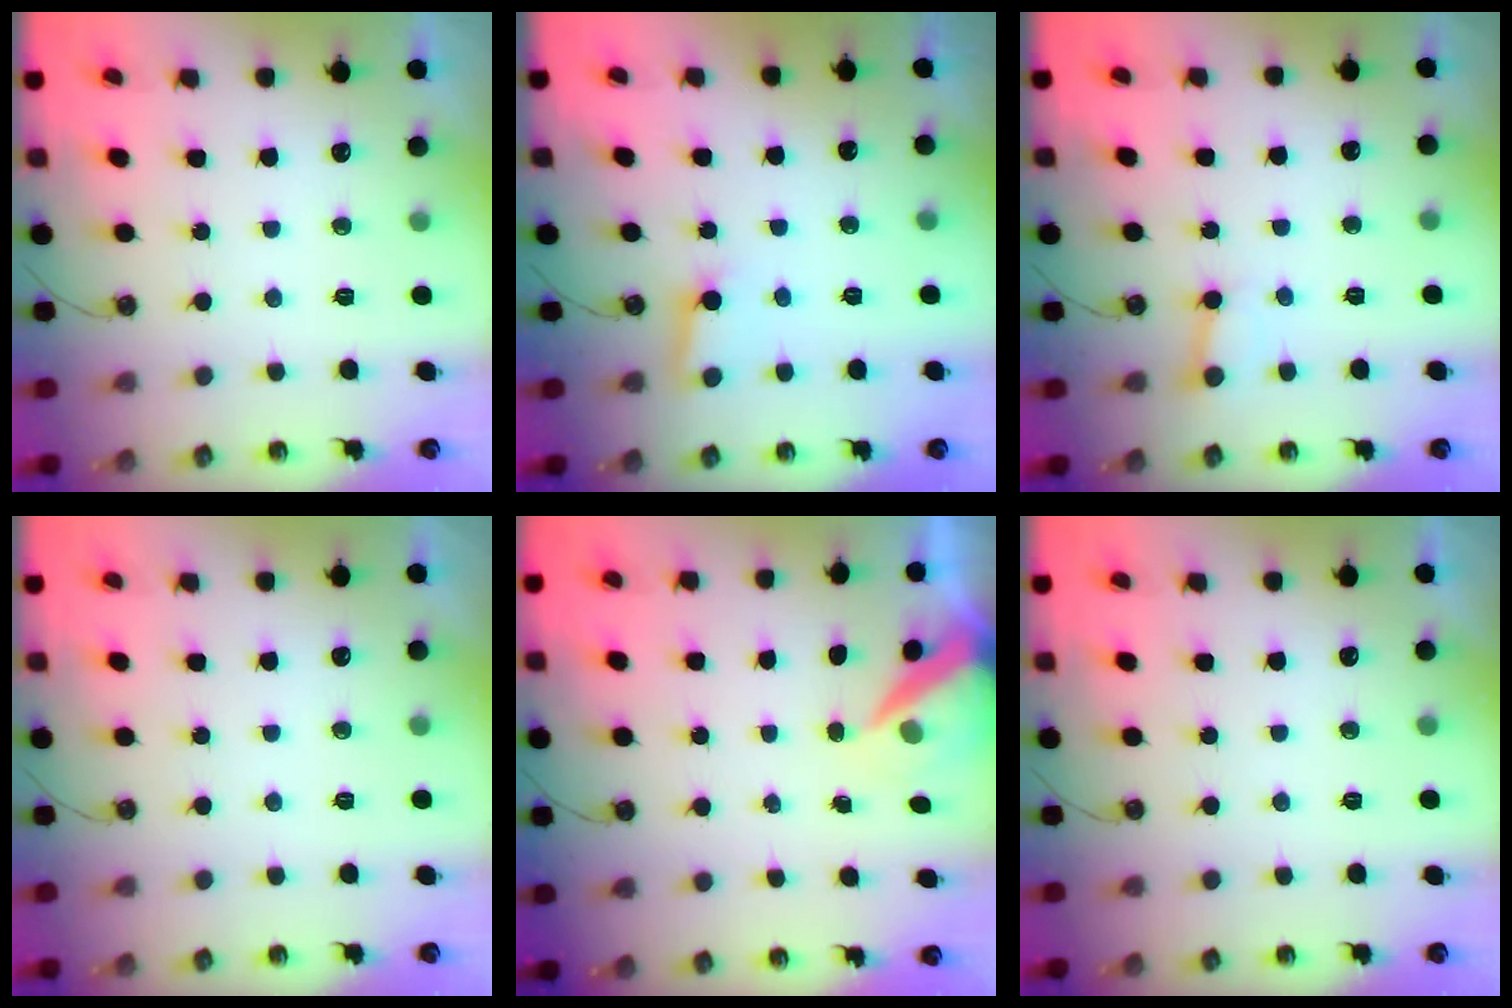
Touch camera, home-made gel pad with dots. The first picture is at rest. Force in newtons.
{"total": 3.3, "press": 3.3, "slide": 0.3}
{"total": 2.5, "press": 2.5, "slide": 0.1}
{"total": 0.0}
{"total": 6.4, "press": 6.4, "slide": 0.8}
{"total": 0.0}